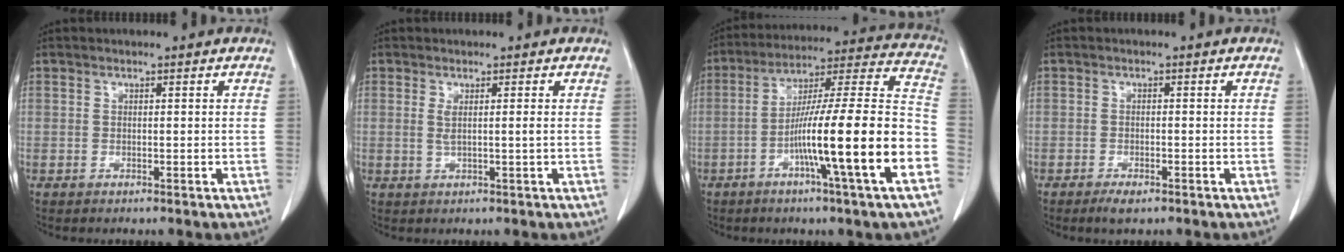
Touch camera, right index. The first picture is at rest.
{"total": 1.8, "force": [0.3, -0.2, 1.8], "torque": [-0.037, -0.003, 0.007]}
{"total": 20.4, "force": [-7.1, -0.6, 19.1], "torque": [-0.279, 0.003, -0.119]}
{"total": 2.2, "force": [-1.5, 0.8, 1.4], "torque": [-0.029, -0.003, -0.020]}